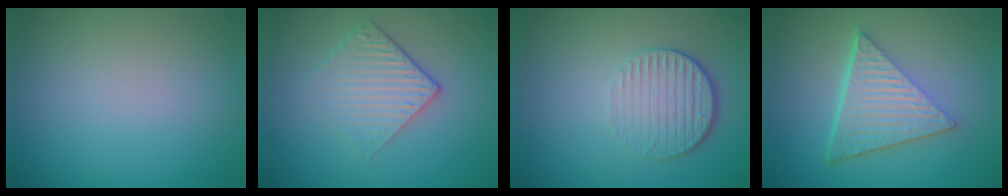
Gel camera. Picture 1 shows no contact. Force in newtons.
{"total": 3.1, "press": 2.7, "slide": 1.7}
{"total": 4.2, "press": 2.9, "slide": 3.1}
{"total": 6.7, "press": 4.5, "slide": 4.9}